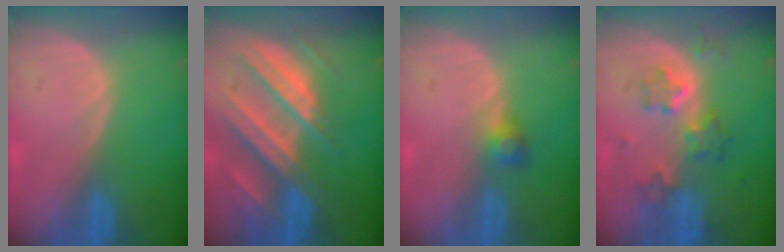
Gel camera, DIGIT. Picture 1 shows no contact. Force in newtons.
{"total": 10.5, "press": 9.2, "slide": 4.9}
{"total": 2.6, "press": 2.5, "slide": 0.7}
{"total": 6.1, "press": 5.8, "slide": 1.8}